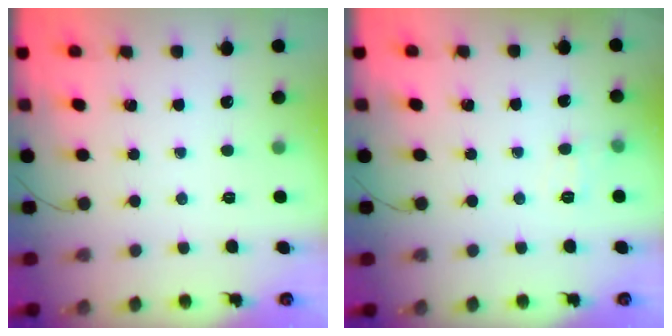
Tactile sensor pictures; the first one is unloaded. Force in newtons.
{"total": 5.6, "press": 5.3, "slide": 1.8}